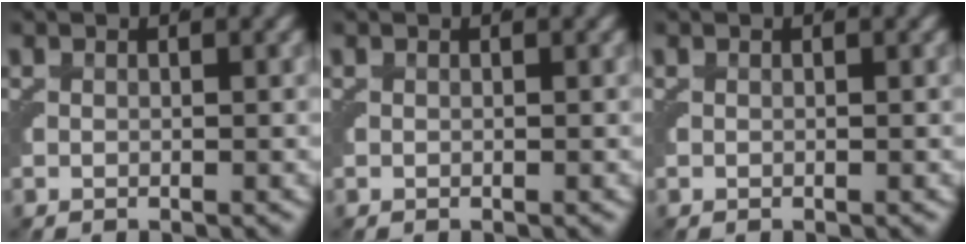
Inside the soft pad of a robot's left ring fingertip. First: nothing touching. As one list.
[{"total": 0.0}, {"total": 0.0}]